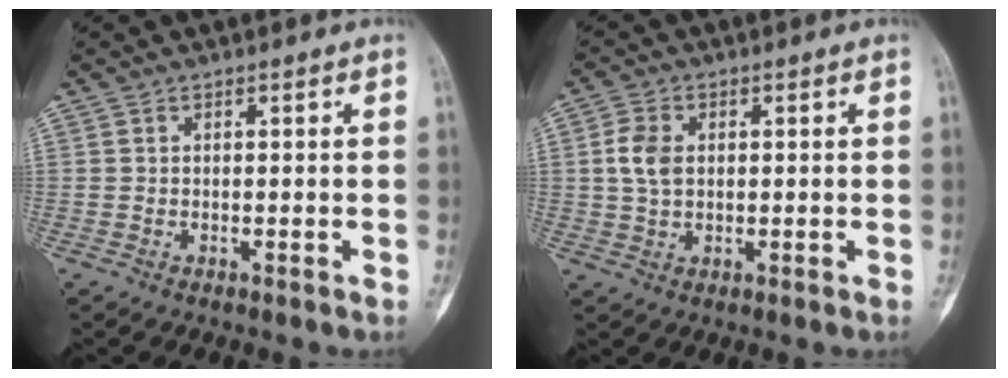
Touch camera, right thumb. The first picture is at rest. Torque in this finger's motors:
{"motor_torque": [-0.06, 0.01, 0.57, -0.26, 0.06]}